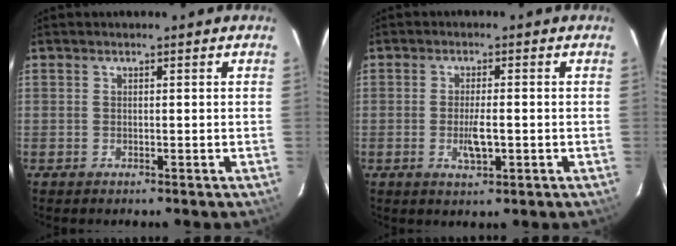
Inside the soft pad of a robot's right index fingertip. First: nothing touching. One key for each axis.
{"total": 4.2, "fx": -1.0, "fy": 1.3, "fz": 3.9, "tx": -0.072, "ty": -0.006, "tz": -0.015}